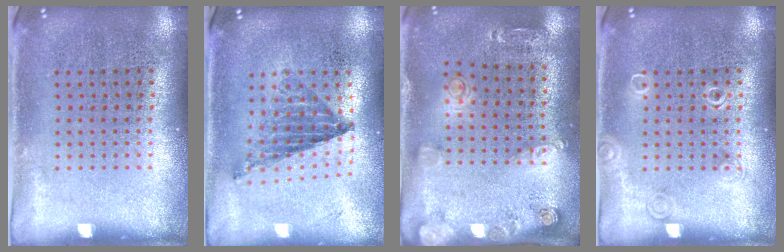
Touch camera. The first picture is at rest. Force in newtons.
{"total": 0.7, "press": 0.7, "slide": 0.1}
{"total": 1.5, "press": 1.4, "slide": 0.6}
{"total": 1.0, "press": 1.0, "slide": 0.3}